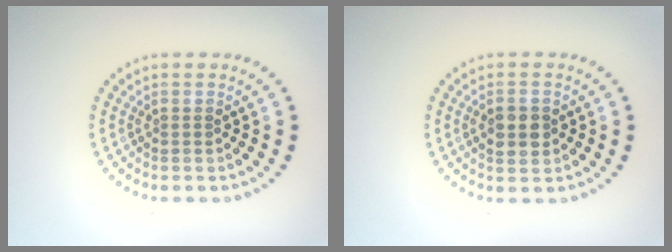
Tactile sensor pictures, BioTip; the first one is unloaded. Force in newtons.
{"total": 2.9, "press": 2.9, "slide": 0.1}